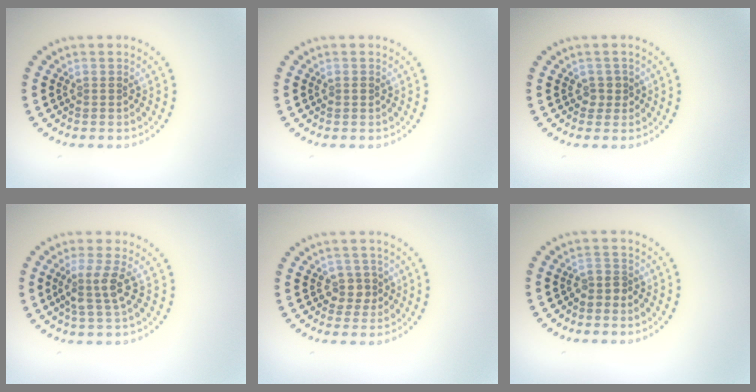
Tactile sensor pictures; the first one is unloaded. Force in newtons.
{"total": 0.6, "press": 0.6, "slide": 0.2}
{"total": 1.3, "press": 1.0, "slide": 0.8}
{"total": 2.7, "press": 2.2, "slide": 1.6}
{"total": 2.0, "press": 1.8, "slide": 1.0}
{"total": 1.6, "press": 1.1, "slide": 1.1}